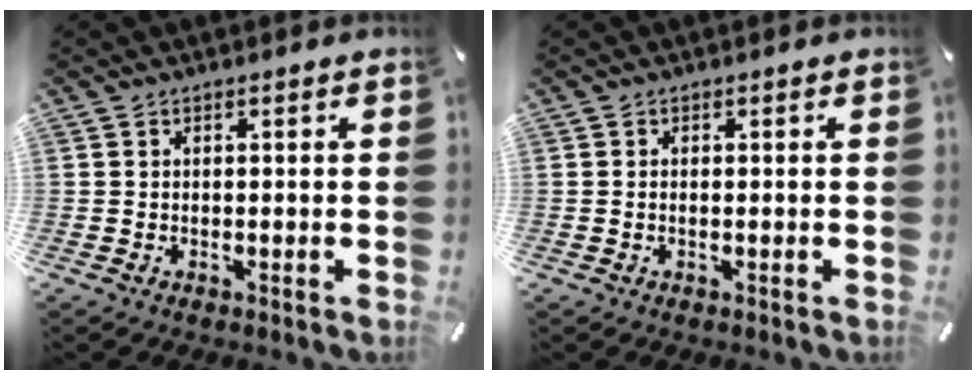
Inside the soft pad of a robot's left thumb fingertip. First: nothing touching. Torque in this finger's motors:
{"motor_torque": [-0.33, -0.15, -0.02, -0.08, -0.02]}